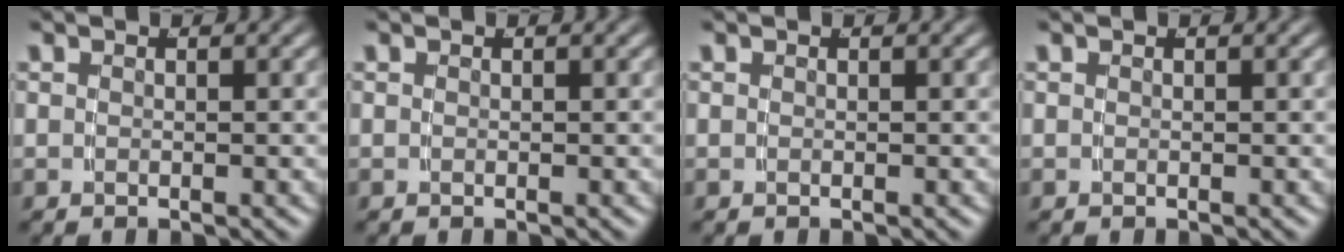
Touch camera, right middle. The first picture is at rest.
{"total": 0.0}
{"total": 0.0}
{"total": 0.0}